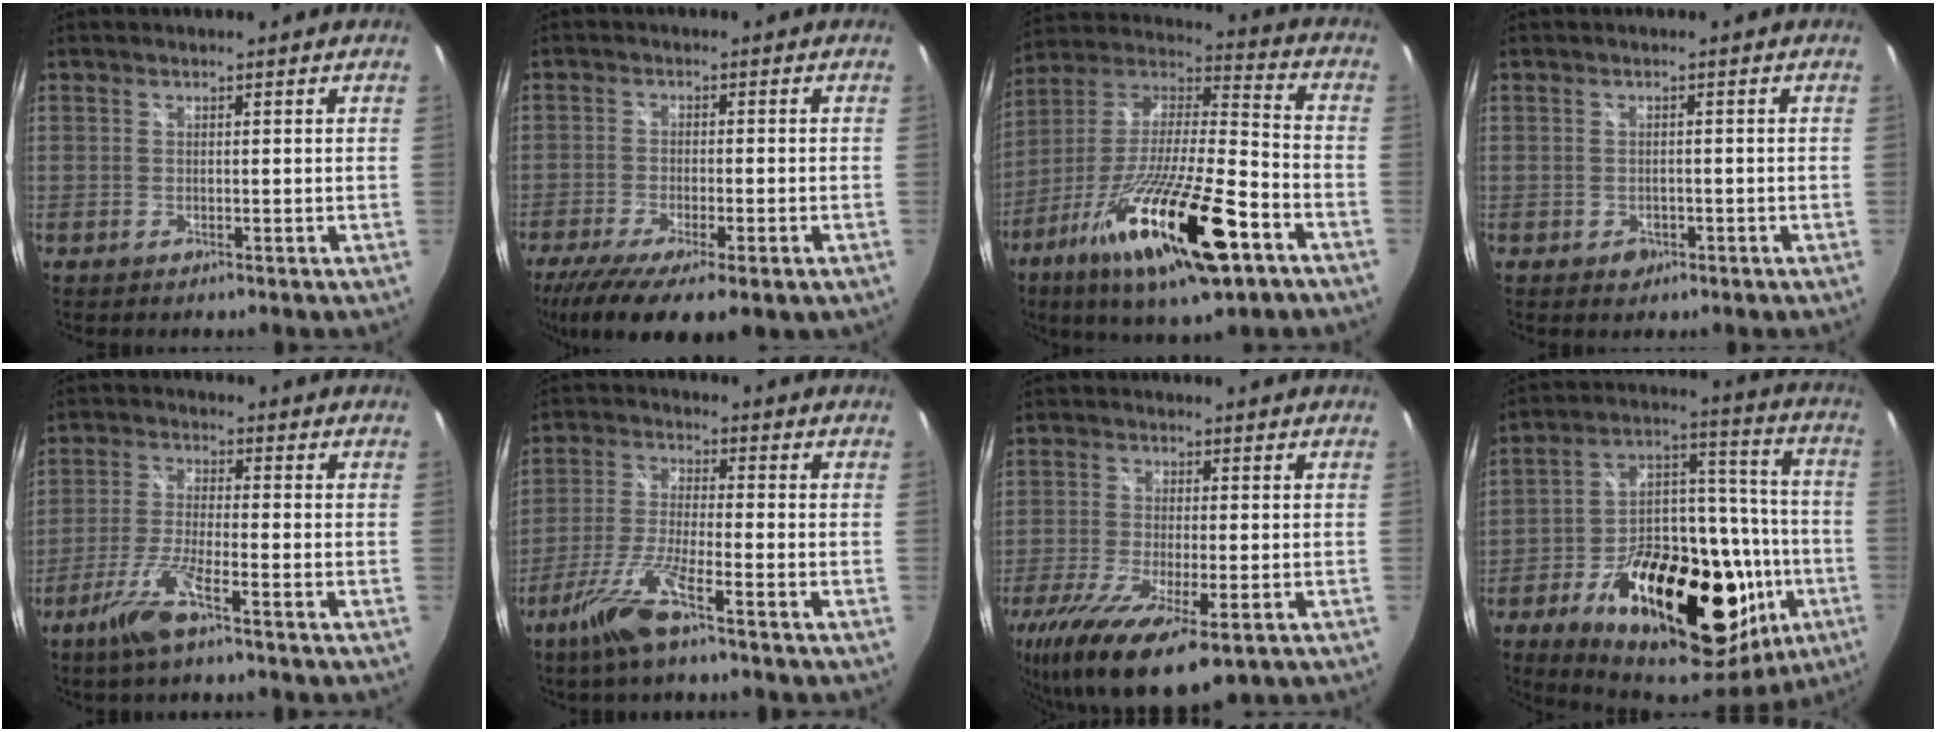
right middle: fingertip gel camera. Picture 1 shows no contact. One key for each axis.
{"total": 13.8, "fx": -8.8, "fy": 3.7, "fz": 9.9, "tx": -0.203, "ty": -0.059, "tz": -0.140}
{"total": 25.9, "fx": -13.4, "fy": 6.1, "fz": 21.4, "tx": -0.388, "ty": -0.056, "tz": -0.238}
{"total": 2.0, "fx": -1.0, "fy": 1.7, "fz": 0.7, "tx": -0.012, "ty": -0.002, "tz": -0.012}
{"total": 7.8, "fx": -5.2, "fy": 0.6, "fz": 5.9, "tx": -0.134, "ty": -0.009, "tz": -0.101}
{"total": 9.4, "fx": -6.2, "fy": 0.5, "fz": 7.0, "tx": -0.154, "ty": -0.012, "tz": -0.121}
{"total": 16.8, "fx": -9.4, "fy": 5.1, "fz": 13.0, "tx": -0.265, "ty": -0.068, "tz": -0.154}
{"total": 35.3, "fx": -13.3, "fy": 16.9, "fz": 27.9, "tx": -0.442, "ty": 0.024, "tz": -0.184}